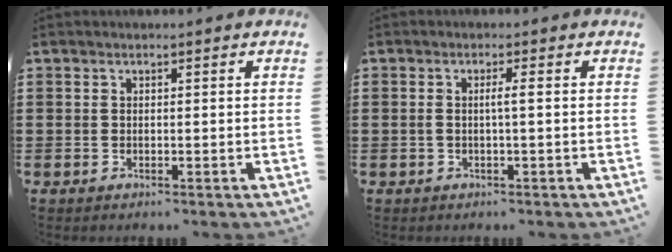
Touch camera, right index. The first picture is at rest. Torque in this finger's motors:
{"motor_torque": [0.39, -0.33, 0.01, 0.06]}